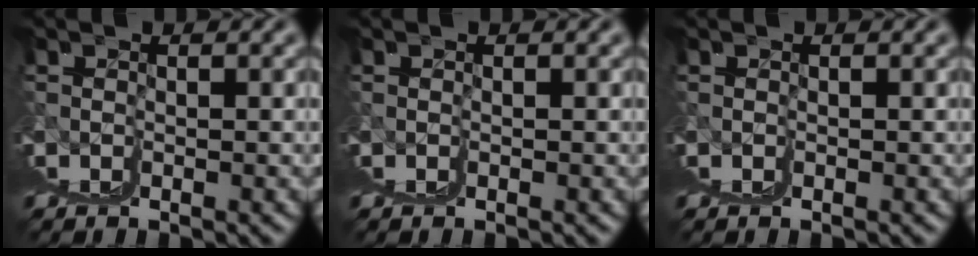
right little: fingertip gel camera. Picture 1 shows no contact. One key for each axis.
{"total": 0.0}
{"total": 0.0}